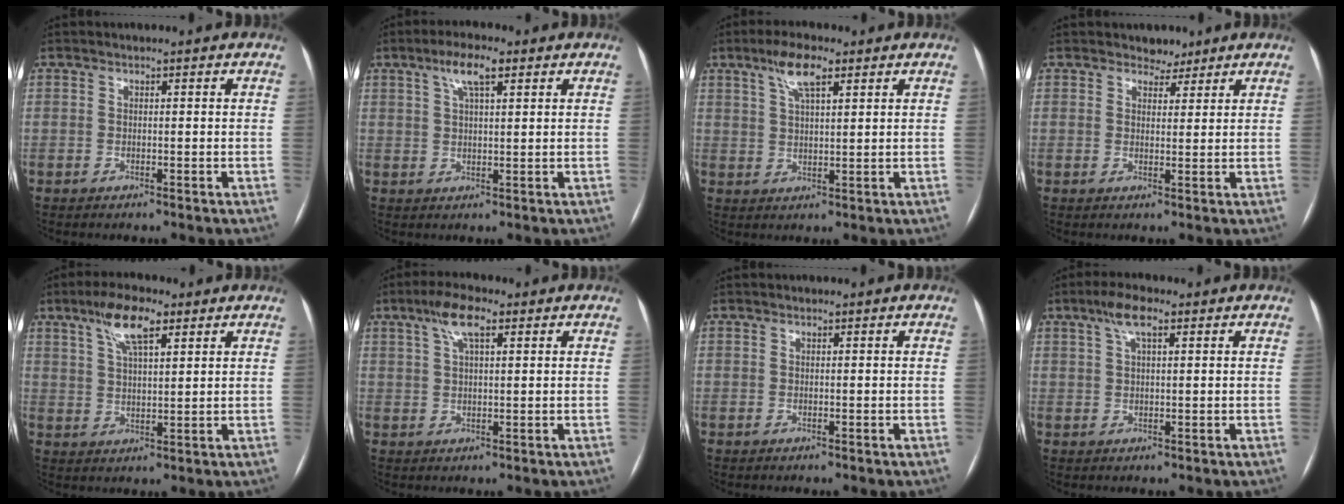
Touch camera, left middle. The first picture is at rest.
{"total": 5.2, "force": [2.8, 1.1, 4.2], "torque": [-0.084, 0.014, 0.050]}
{"total": 5.9, "force": [3.4, 1.4, 4.5], "torque": [-0.091, 0.012, 0.063]}
{"total": 2.7, "force": [2.2, 1.6, 0.3], "torque": [0.002, -0.001, 0.030]}
{"total": 7.6, "force": [4.4, 2.1, 5.8], "torque": [-0.115, 0.014, 0.081]}
{"total": 5.6, "force": [3.0, 1.4, 4.6], "torque": [-0.093, 0.018, 0.054]}
{"total": 0.0}
{"total": 4.5, "force": [2.5, 1.1, 3.6], "torque": [-0.074, 0.016, 0.047]}